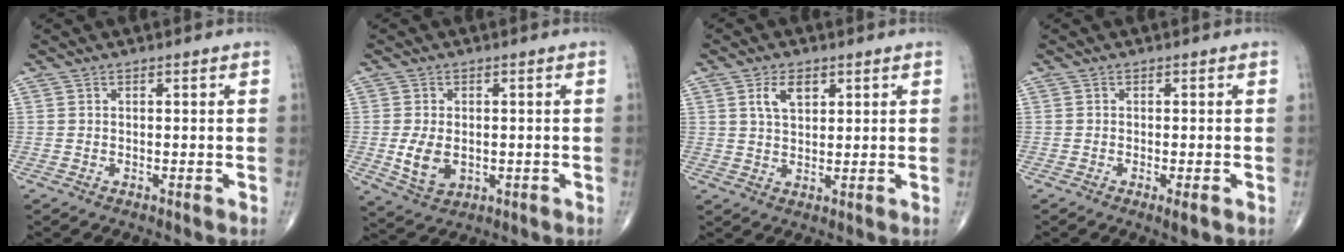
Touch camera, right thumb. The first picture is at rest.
{"total": 6.3, "force": [-0.8, 4.2, 4.6], "torque": [-0.079, -0.008, -0.004]}
{"total": 4.9, "force": [2.0, 3.0, 3.3], "torque": [-0.045, -0.005, 0.035]}
{"total": 2.0, "force": [-0.9, 0.4, 1.8], "torque": [-0.029, -0.005, -0.015]}